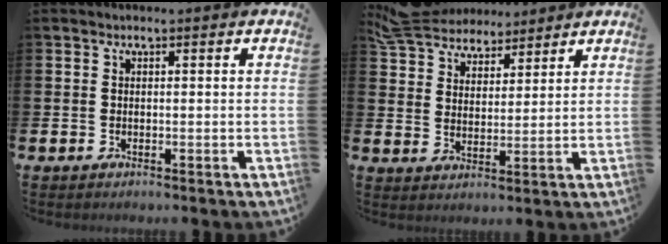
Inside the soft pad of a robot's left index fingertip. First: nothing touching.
{"total": 6.5, "force": [6.1, 2.2, 0.4], "torque": [-0.034, -0.027, 0.113]}